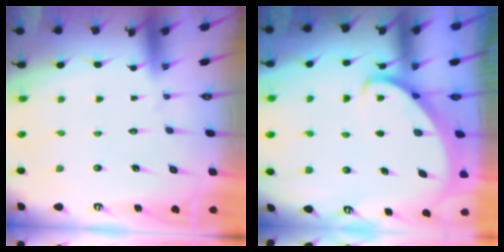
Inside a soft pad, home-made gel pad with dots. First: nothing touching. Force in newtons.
{"total": 2.8, "press": 2.8, "slide": 0.4}